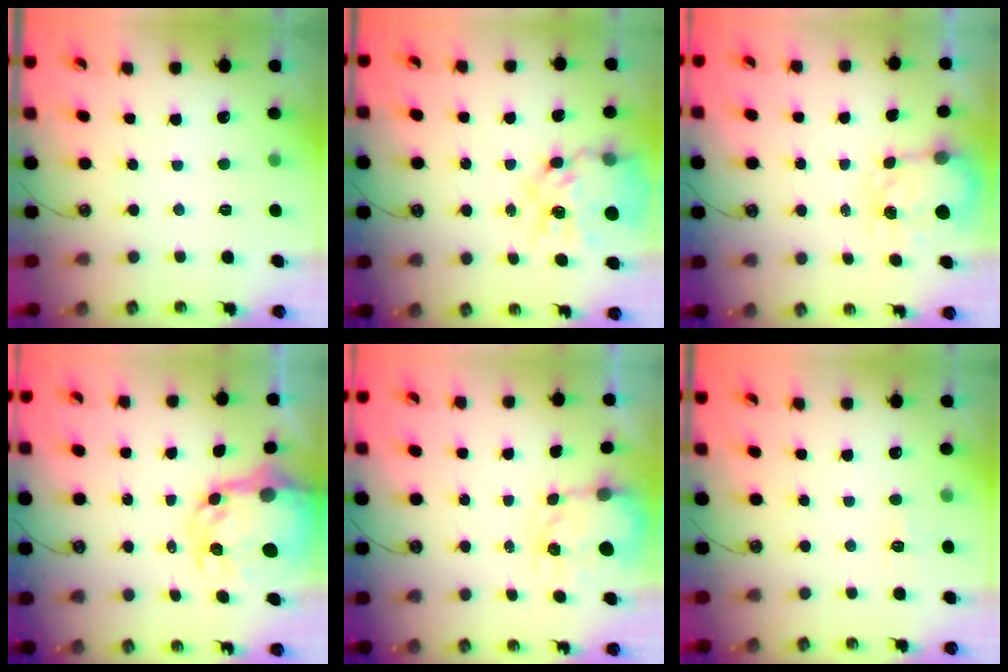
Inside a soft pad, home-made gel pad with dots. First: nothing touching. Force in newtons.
{"total": 16.9, "press": 16.8, "slide": 1.6}
{"total": 3.9, "press": 3.9, "slide": 0.6}
{"total": 8.6, "press": 8.5, "slide": 0.8}
{"total": 3.4, "press": 3.4, "slide": 0.3}
{"total": 5.3, "press": 5.2, "slide": 0.6}